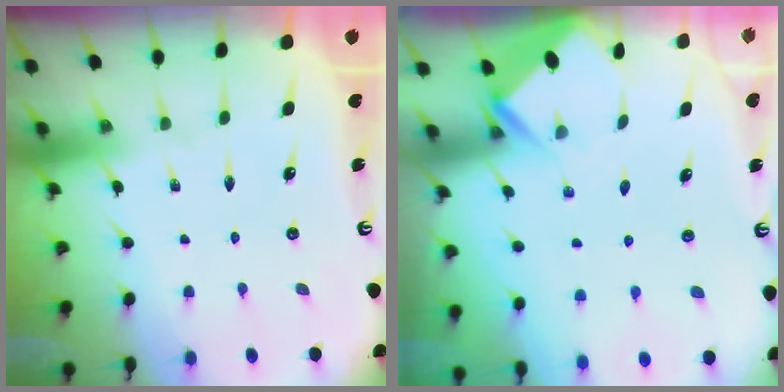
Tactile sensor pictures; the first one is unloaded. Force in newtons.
{"total": 2.7, "press": 2.7, "slide": 0.2}